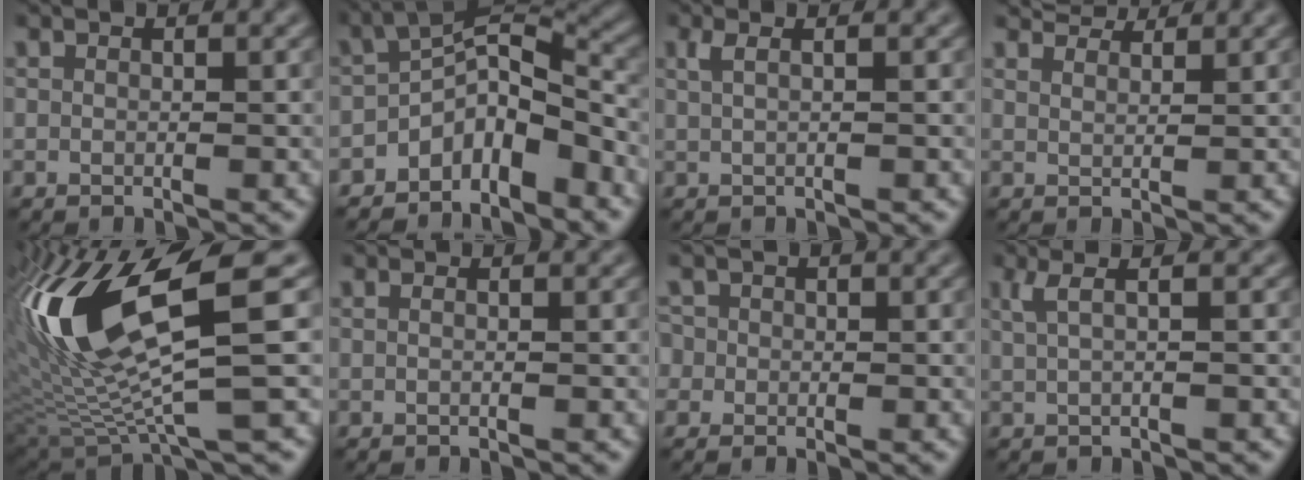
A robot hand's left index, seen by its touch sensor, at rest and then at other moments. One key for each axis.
{"total": 6.0, "fx": -3.6, "fy": 2.9, "fz": 3.9, "tx": -0.044, "ty": 0.009, "tz": -0.072}
{"total": 1.7, "fx": 0.5, "fy": 0.7, "fz": 1.5, "tx": -0.025, "ty": 0.002, "tz": 0.003}
{"total": 3.8, "fx": 3.6, "fy": 0.8, "fz": 1.1, "tx": -0.019, "ty": -0.001, "tz": 0.049}
{"total": 13.7, "fx": 3.1, "fy": 3.6, "fz": 12.8, "tx": -0.270, "ty": -0.004, "tz": 0.069}
{"total": 0.6, "fx": -0.1, "fy": 0.3, "fz": 0.5, "tx": -0.009, "ty": -0.004, "tz": -0.005}
{"total": 2.2, "fx": 0.2, "fy": 2.1, "fz": 0.6, "tx": 0.002, "ty": 0.012, "tz": -0.014}
{"total": 2.6, "fx": 1.0, "fy": 0.9, "fz": 2.2, "tx": -0.035, "ty": -0.003, "tz": 0.009}